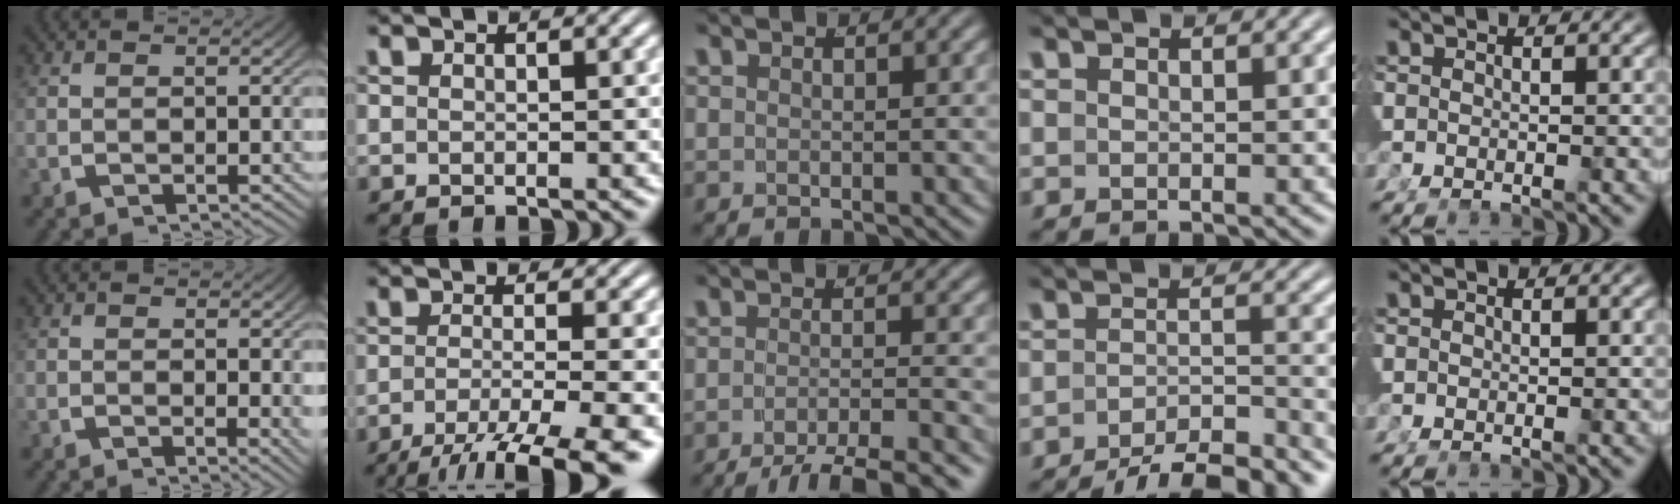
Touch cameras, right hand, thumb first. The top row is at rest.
{"thumb": {"total": 1.1, "force": [0.3, 0.3, 1.0], "torque": [-0.008, -0.004, 0.003]}, "index": {"total": 7.9, "force": [-5.1, 2.2, 5.6], "torque": [-0.086, -0.033, -0.064]}, "middle": {"total": 7.3, "force": [-5.9, 1.9, 3.8], "torque": [-0.046, -0.005, -0.093]}, "ring": {"total": 8.0, "force": [-6.7, 2.6, 3.6], "torque": [-0.041, -0.021, -0.098]}}